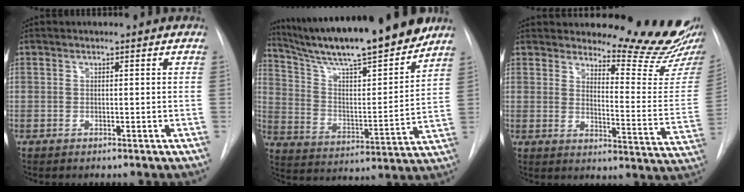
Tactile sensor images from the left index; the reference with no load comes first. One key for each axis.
{"total": 21.2, "fx": 18.2, "fy": 1.0, "fz": 10.8, "tx": -0.180, "ty": -0.012, "tz": 0.292}
{"total": 16.2, "fx": 15.1, "fy": 0.7, "fz": 5.9, "tx": -0.073, "ty": -0.121, "tz": 0.177}